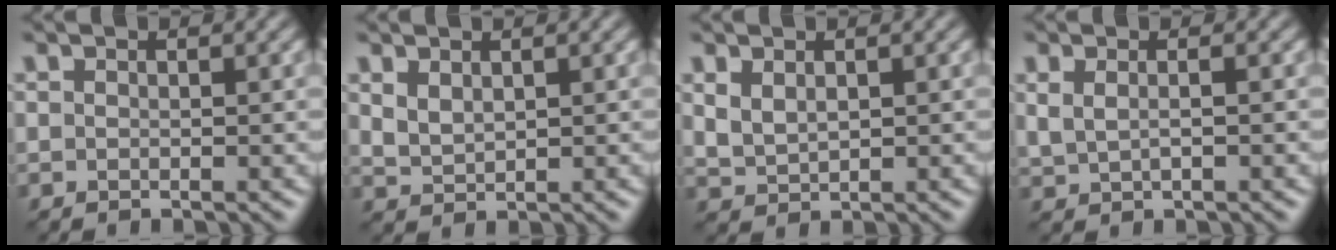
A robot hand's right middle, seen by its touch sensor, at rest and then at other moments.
{"total": 1.8, "force": [1.0, 1.1, 1.1], "torque": [-0.028, -0.004, 0.027]}
{"total": 2.0, "force": [0.9, 1.3, 1.3], "torque": [-0.036, -0.004, 0.025]}
{"total": 1.7, "force": [0.6, 0.8, 1.4], "torque": [-0.032, -0.006, 0.013]}